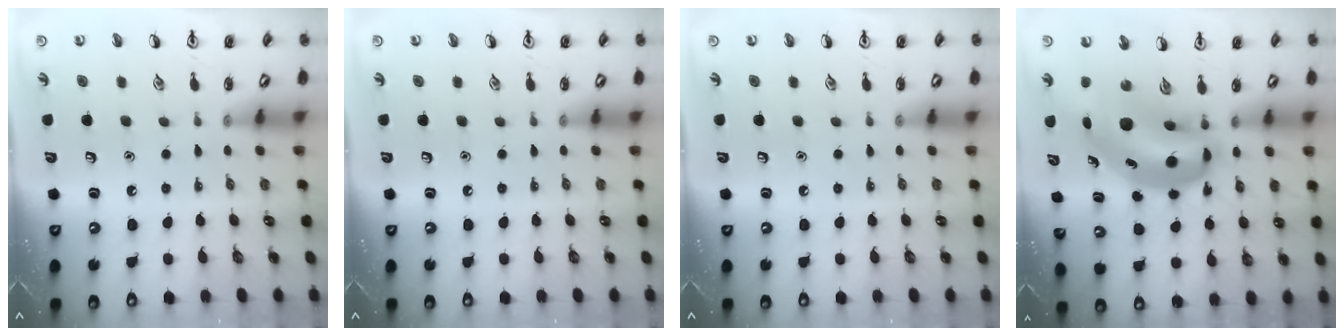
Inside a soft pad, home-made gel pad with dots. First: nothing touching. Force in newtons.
{"total": 0.0}
{"total": 0.0}
{"total": 11.1, "press": 10.7, "slide": 2.9}